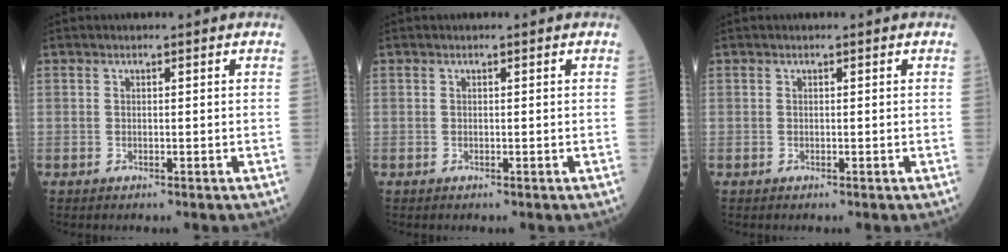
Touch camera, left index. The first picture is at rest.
{"total": 0.0}
{"total": 0.0}